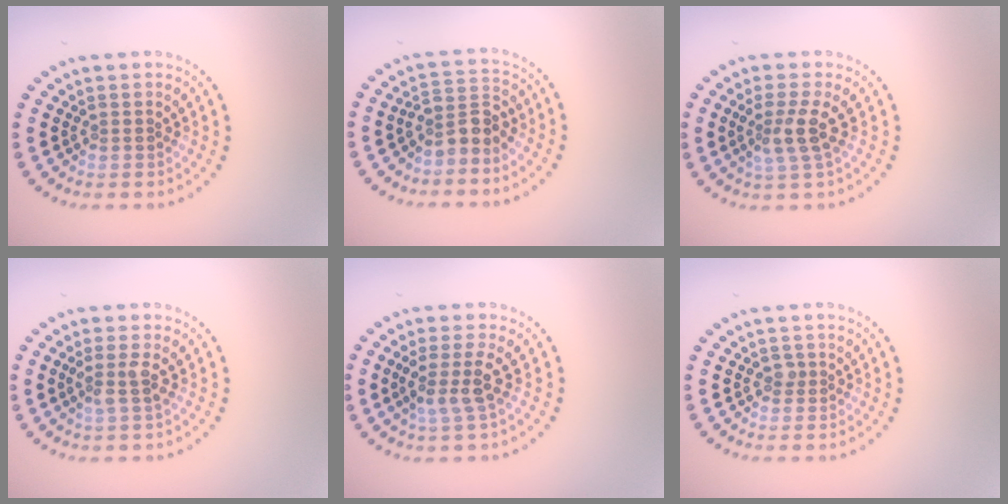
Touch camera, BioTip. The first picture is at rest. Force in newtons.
{"total": 2.6, "press": 2.0, "slide": 1.6}
{"total": 2.7, "press": 2.3, "slide": 1.4}
{"total": 1.7, "press": 1.3, "slide": 1.1}
{"total": 2.7, "press": 2.1, "slide": 1.7}
{"total": 0.7, "press": 0.5, "slide": 0.5}